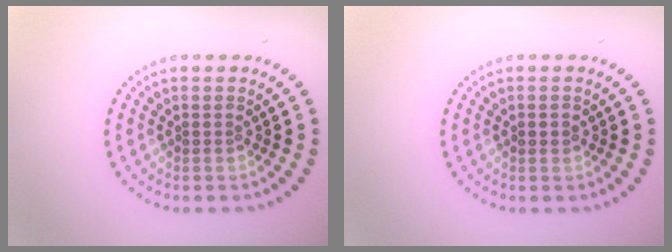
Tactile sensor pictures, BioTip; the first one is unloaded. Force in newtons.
{"total": 1.0, "press": 1.0, "slide": 0.1}